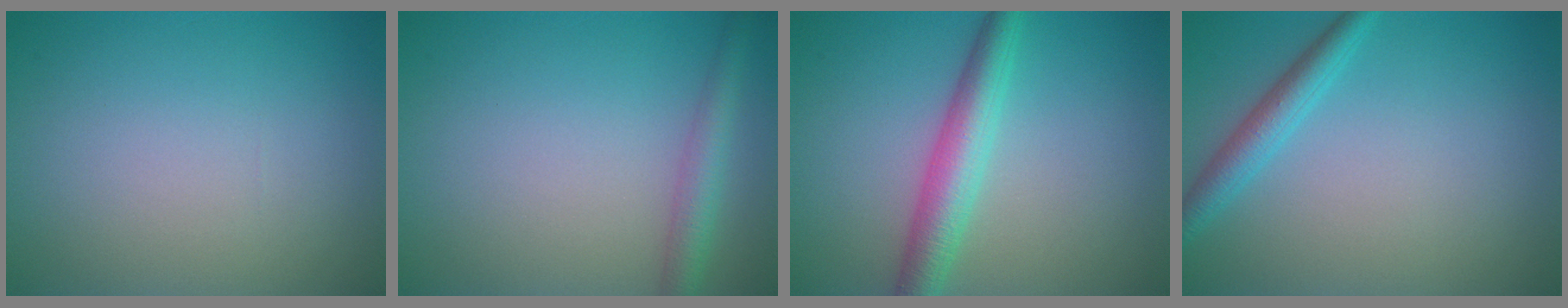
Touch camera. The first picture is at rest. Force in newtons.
{"total": 2.7, "press": 2.7, "slide": 0.1}
{"total": 4.4, "press": 4.4, "slide": 0.1}
{"total": 2.6, "press": 2.6, "slide": 0.1}